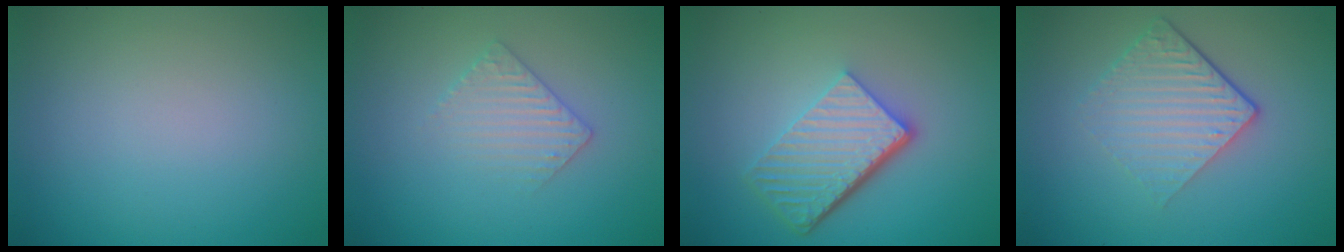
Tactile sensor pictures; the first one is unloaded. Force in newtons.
{"total": 2.2, "press": 2.2, "slide": 0.5}
{"total": 6.0, "press": 4.1, "slide": 4.4}
{"total": 4.5, "press": 3.0, "slide": 3.3}